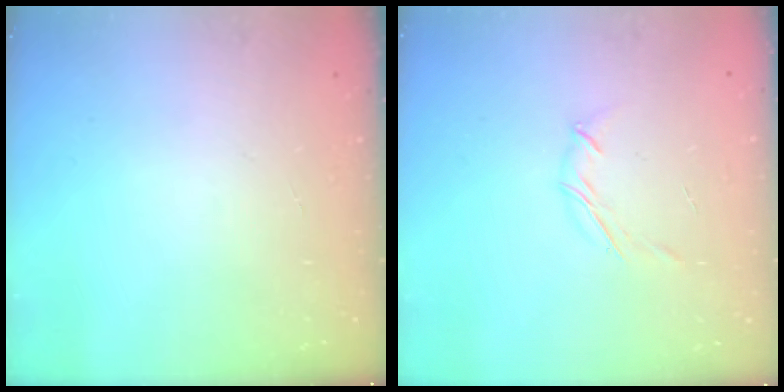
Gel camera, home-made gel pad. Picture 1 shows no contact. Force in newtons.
{"total": 3.9, "press": 3.7, "slide": 1.0}